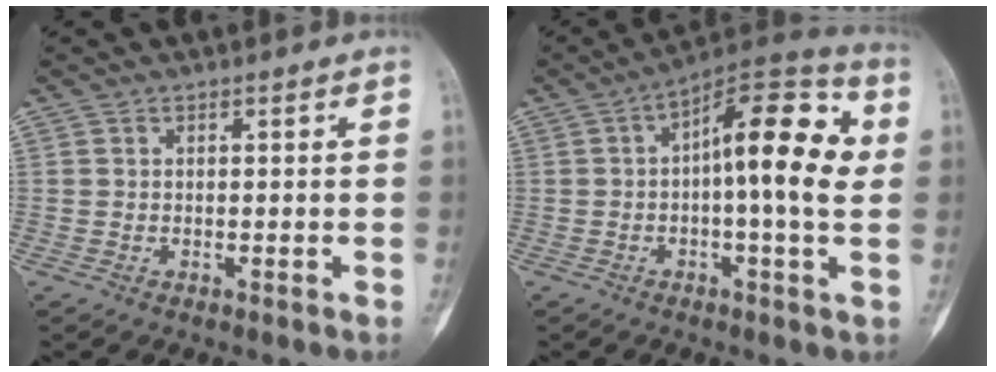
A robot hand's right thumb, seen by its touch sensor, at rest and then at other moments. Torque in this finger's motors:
{"motor_torque": [1.68, 1.90, 1.85, 0.20, 0.37]}